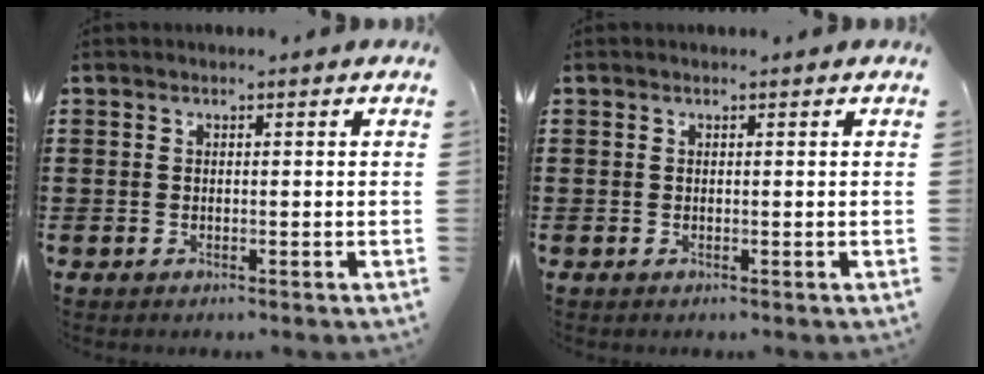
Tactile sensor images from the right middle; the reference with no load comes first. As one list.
[{"total": 0.0}]